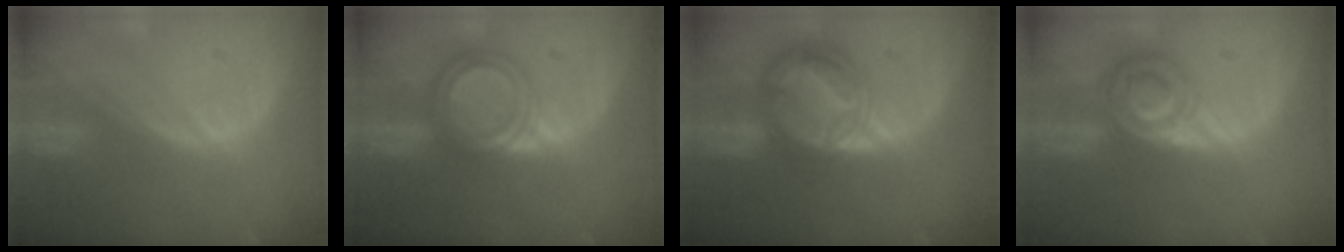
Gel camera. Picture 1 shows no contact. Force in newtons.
{"total": 5.2, "press": 5.2, "slide": 0.1}
{"total": 8.8, "press": 8.7, "slide": 0.8}
{"total": 7.2, "press": 6.0, "slide": 3.9}